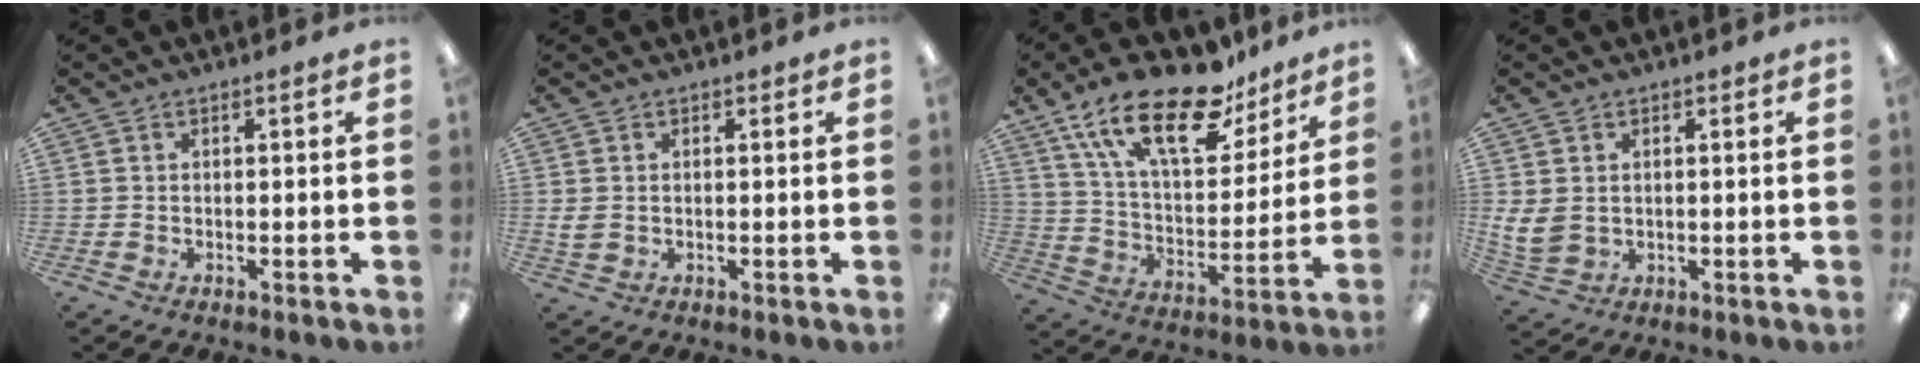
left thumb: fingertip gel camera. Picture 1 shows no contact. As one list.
[{"total": 2.8, "force": [0.5, 2.4, 1.3], "torque": [-0.018, 0.002, 0.008]}, {"total": 22.8, "force": [15.4, 9.3, 14.0], "torque": [-0.238, -0.086, 0.266]}, {"total": 6.6, "force": [1.6, 5.5, 3.2], "torque": [-0.075, -0.003, 0.032]}]